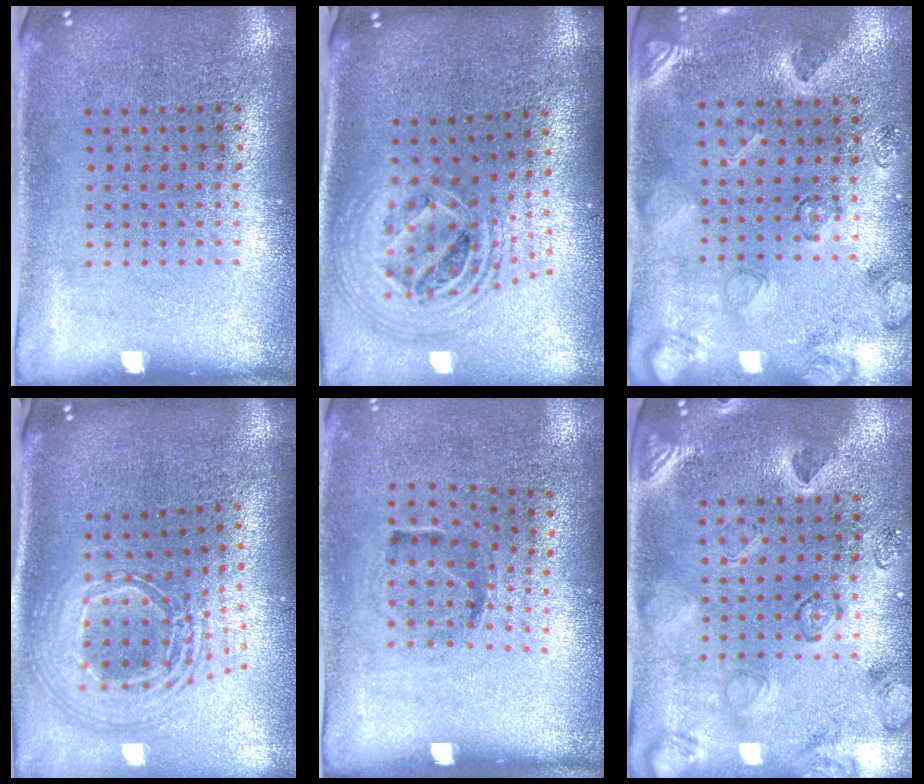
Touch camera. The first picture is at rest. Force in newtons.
{"total": 2.4, "press": 1.8, "slide": 1.6}
{"total": 2.3, "press": 1.8, "slide": 1.4}
{"total": 2.5, "press": 1.8, "slide": 1.7}
{"total": 1.1, "press": 0.8, "slide": 0.8}
{"total": 2.3, "press": 2.1, "slide": 0.8}